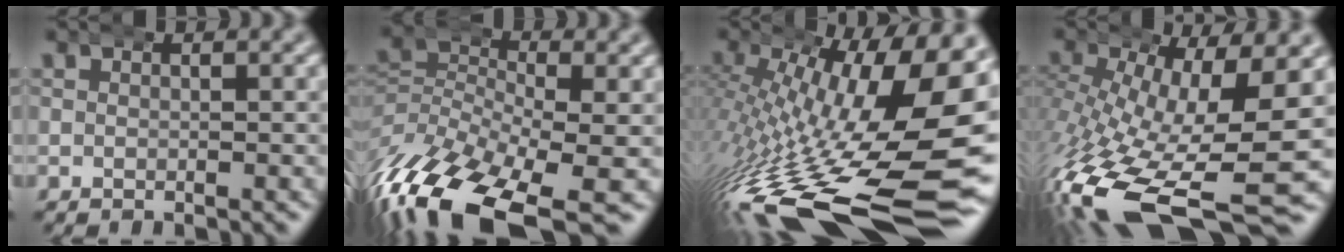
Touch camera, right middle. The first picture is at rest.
{"total": 9.9, "force": [-4.9, 4.9, 7.0], "torque": [-0.154, -0.039, -0.066]}
{"total": 17.2, "force": [-6.2, 6.6, 14.6], "torque": [-0.248, -0.059, -0.056]}
{"total": 12.7, "force": [-5.1, 5.1, 10.4], "torque": [-0.217, -0.056, -0.052]}